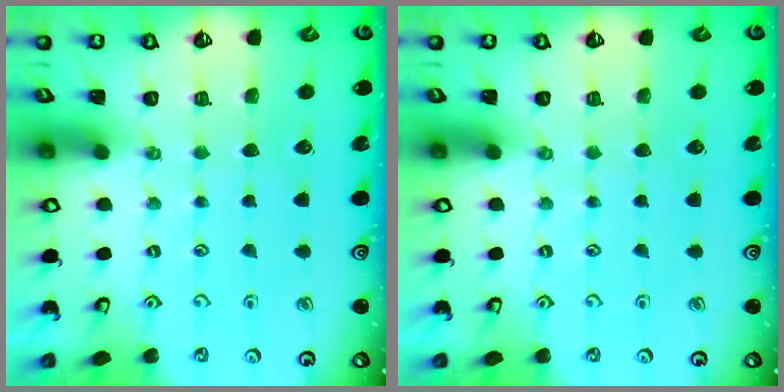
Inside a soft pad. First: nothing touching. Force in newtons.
{"total": 0.0}